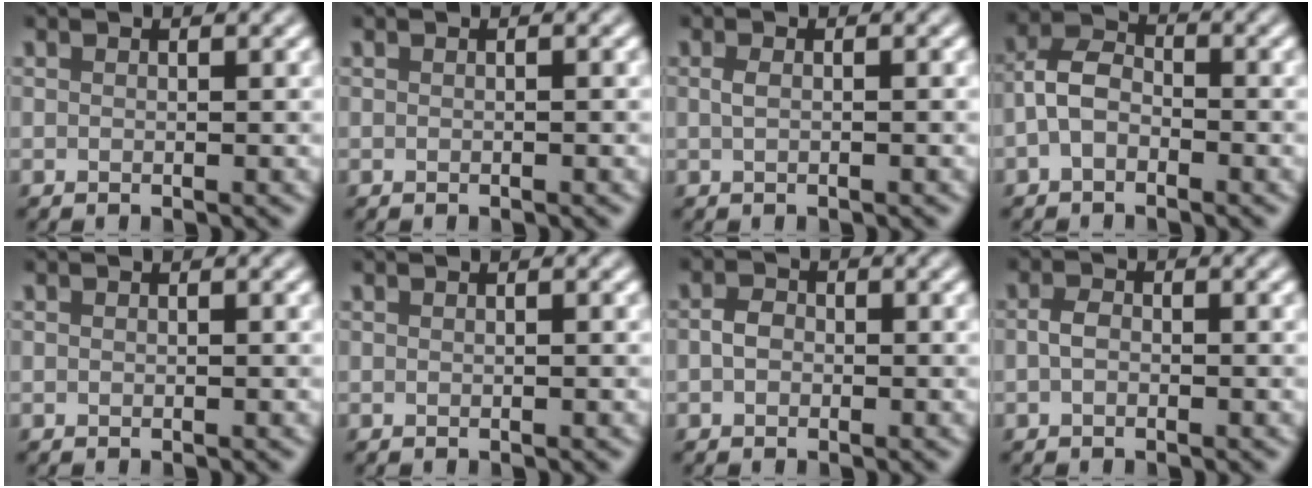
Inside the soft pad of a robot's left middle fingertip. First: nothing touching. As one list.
[{"total": 0.0}, {"total": 0.8, "force": [0.1, 0.3, 0.7], "torque": [-0.016, 0.001, 0.003]}, {"total": 3.1, "force": [-1.3, 2.0, 2.0], "torque": [-0.036, 0.012, -0.037]}, {"total": 0.0}, {"total": 0.0}, {"total": 1.7, "force": [-0.4, 1.3, 1.0], "torque": [-0.018, 0.002, -0.014]}, {"total": 1.4, "force": [-0.3, 0.9, 1.0], "torque": [-0.021, 0.003, -0.010]}]